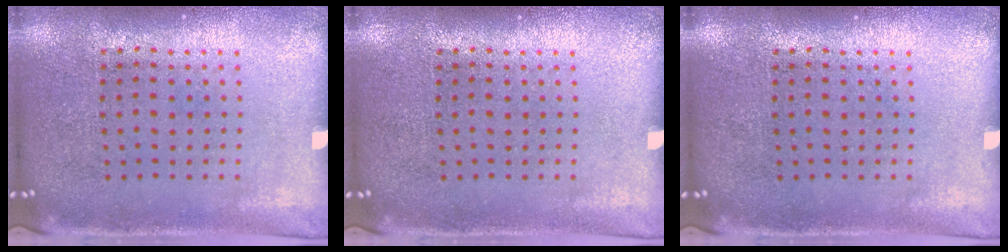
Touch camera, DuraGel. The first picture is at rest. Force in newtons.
{"total": 0.0}
{"total": 0.0}